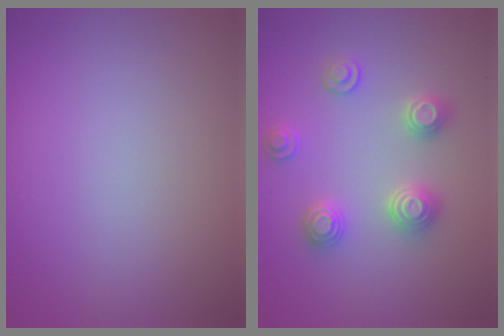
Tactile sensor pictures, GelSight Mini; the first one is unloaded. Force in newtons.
{"total": 2.9, "press": 2.8, "slide": 0.3}